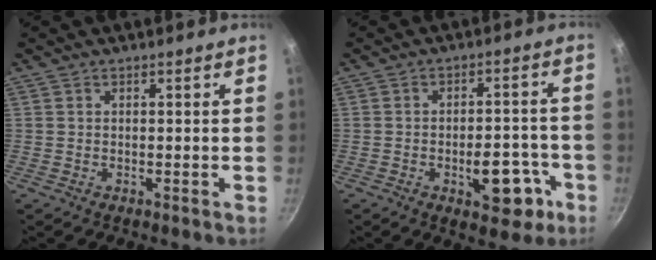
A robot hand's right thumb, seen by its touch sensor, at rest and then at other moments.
{"total": 10.3, "force": [-4.1, 5.3, 7.9], "torque": [-0.073, 0.031, -0.046]}